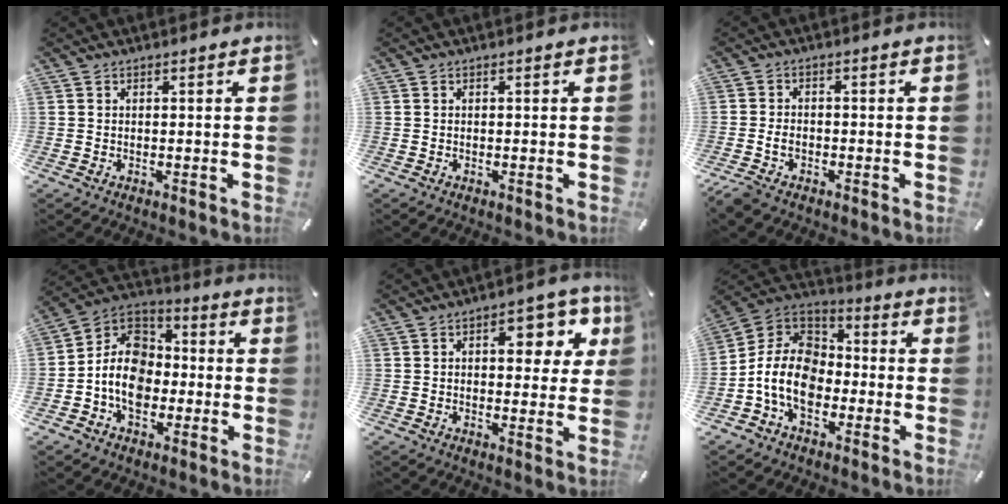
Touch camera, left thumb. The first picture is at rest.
{"total": 0.0}
{"total": 3.0, "force": [-1.6, 1.9, 1.7], "torque": [-0.043, 0.005, -0.034]}
{"total": 11.7, "force": [-3.7, 9.3, 6.1], "torque": [-0.148, 0.022, -0.073]}
{"total": 10.8, "force": [3.3, 5.8, 8.5], "torque": [-0.087, -0.014, 0.045]}
{"total": 11.9, "force": [-4.8, 8.6, 6.6], "torque": [-0.164, 0.019, -0.095]}